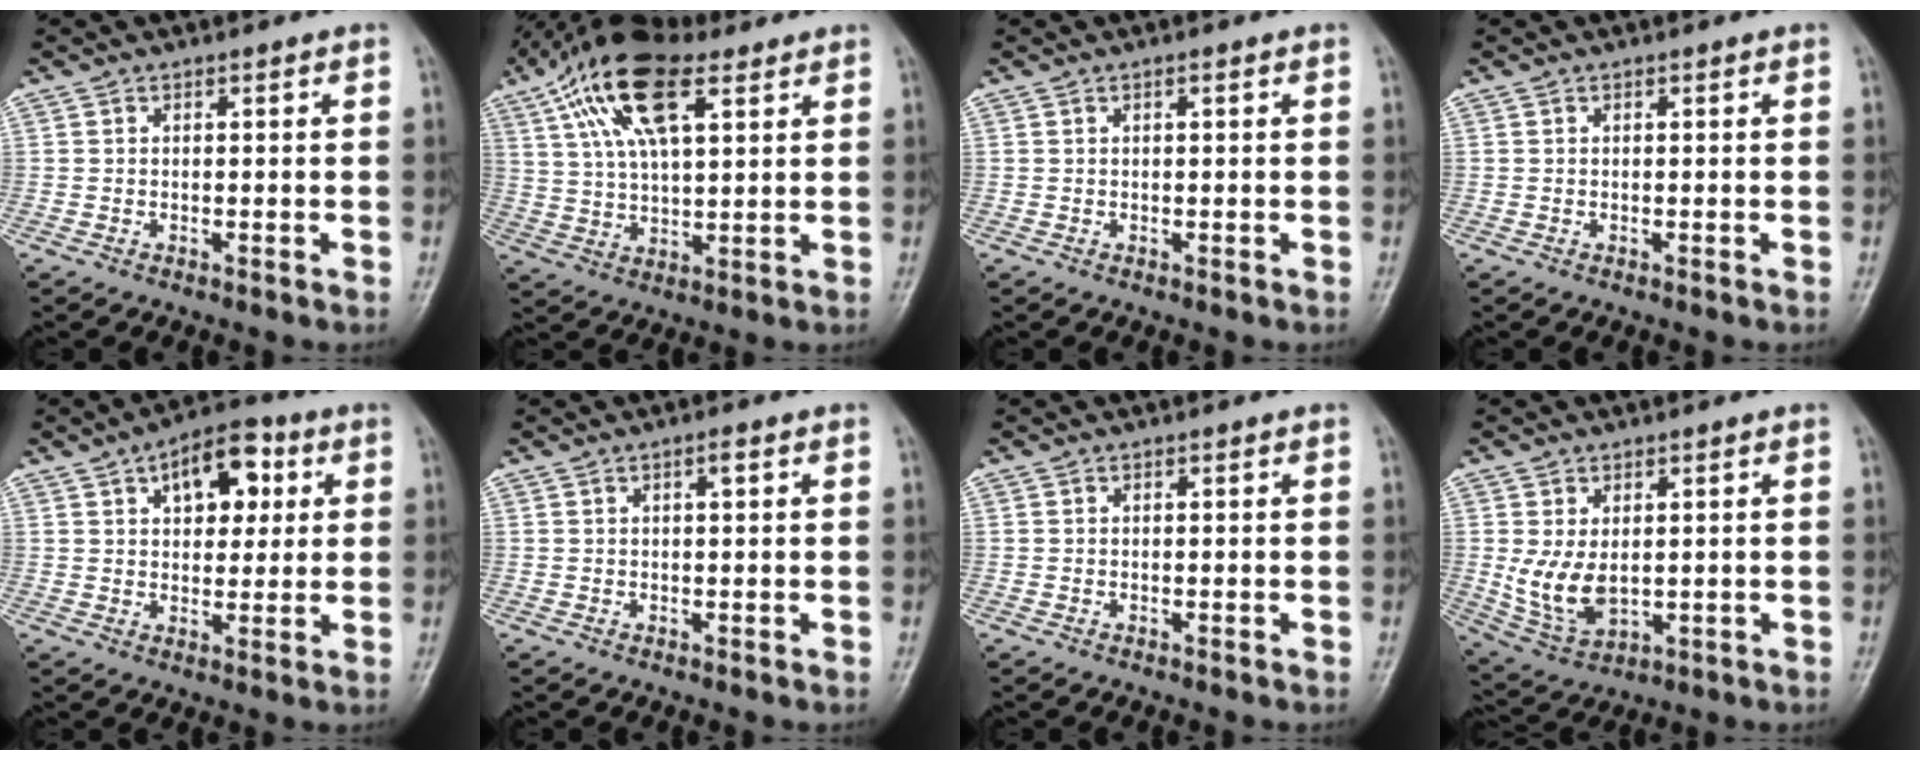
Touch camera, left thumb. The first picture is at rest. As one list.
[{"total": 16.2, "force": [7.8, 6.9, 12.4], "torque": [-0.219, 0.001, 0.140]}, {"total": 0.6, "force": [0.2, 0.2, 0.6], "torque": [-0.011, 0.002, 0.003]}, {"total": 0.0}, {"total": 10.8, "force": [4.0, 6.3, 7.9], "torque": [-0.073, 0.001, 0.053]}, {"total": 1.6, "force": [0.6, 0.5, 1.4], "torque": [-0.022, 0.002, 0.008]}, {"total": 0.0}, {"total": 8.3, "force": [0.4, 5.3, 6.3], "torque": [-0.114, -0.012, 0.027]}]